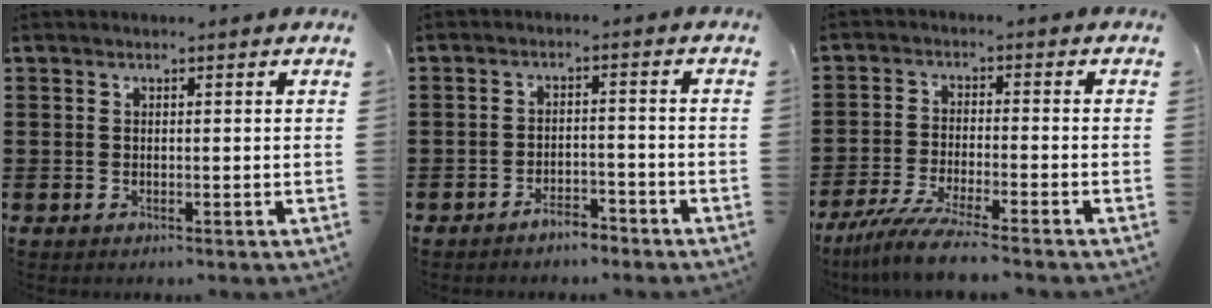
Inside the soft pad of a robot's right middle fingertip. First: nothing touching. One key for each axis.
{"total": 3.1, "fx": -3.0, "fy": 0.6, "fz": 0.8, "tx": -0.018, "ty": 0.007, "tz": -0.060}
{"total": 6.5, "fx": -5.6, "fy": -0.2, "fz": 3.2, "tx": -0.077, "ty": -0.021, "tz": -0.111}